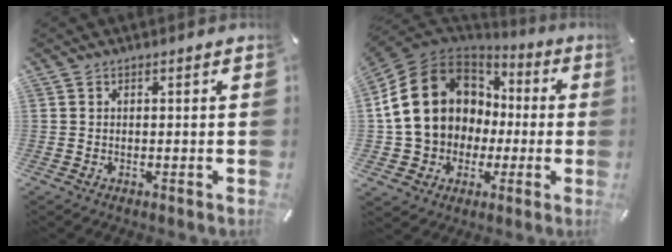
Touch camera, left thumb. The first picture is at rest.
{"total": 18.8, "force": [1.2, 16.5, 9.0], "torque": [-0.191, 0.001, 0.033]}